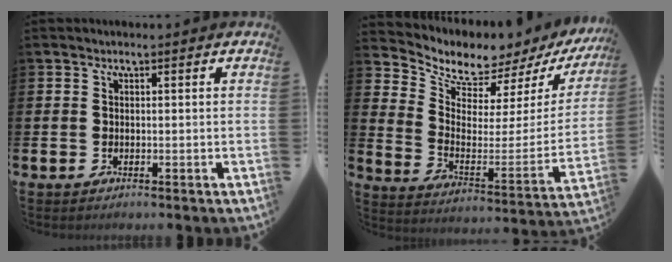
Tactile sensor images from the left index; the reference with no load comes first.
{"total": 6.0, "force": [5.7, 1.9, -0.1], "torque": [-0.032, -0.064, 0.092]}